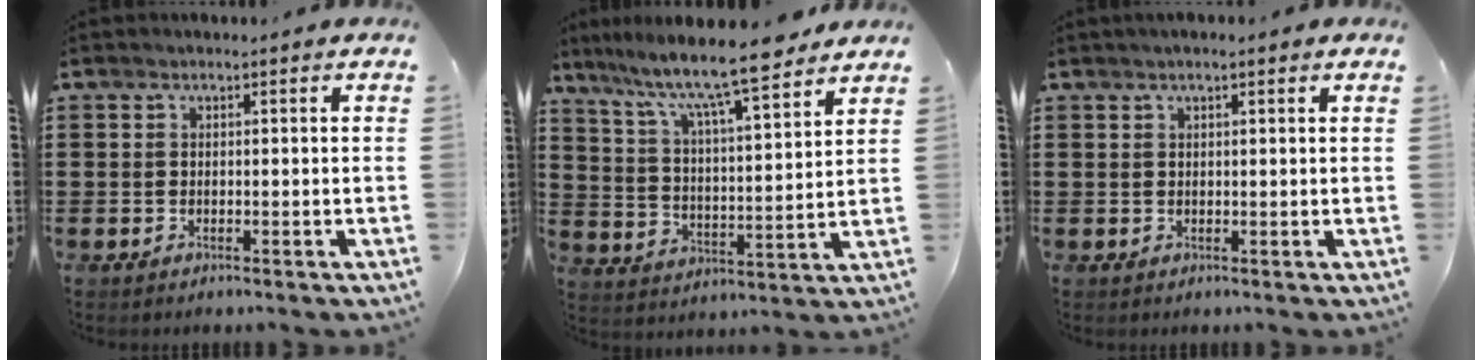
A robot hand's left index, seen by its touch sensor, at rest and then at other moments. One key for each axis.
{"total": 9.1, "fx": 7.8, "fy": 0.6, "fz": 4.6, "tx": -0.110, "ty": -0.050, "tz": 0.129}
{"total": 1.3, "fx": 0.8, "fy": 0.1, "fz": 1.0, "tx": -0.020, "ty": 0.002, "tz": 0.015}